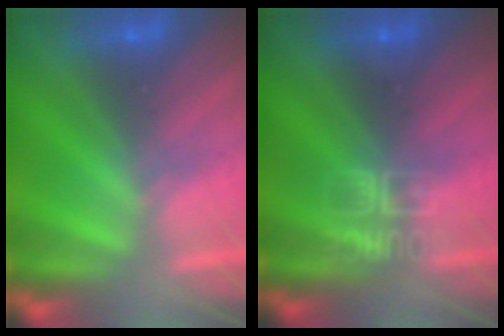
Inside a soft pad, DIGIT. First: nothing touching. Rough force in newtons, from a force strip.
{"total": 3.1}